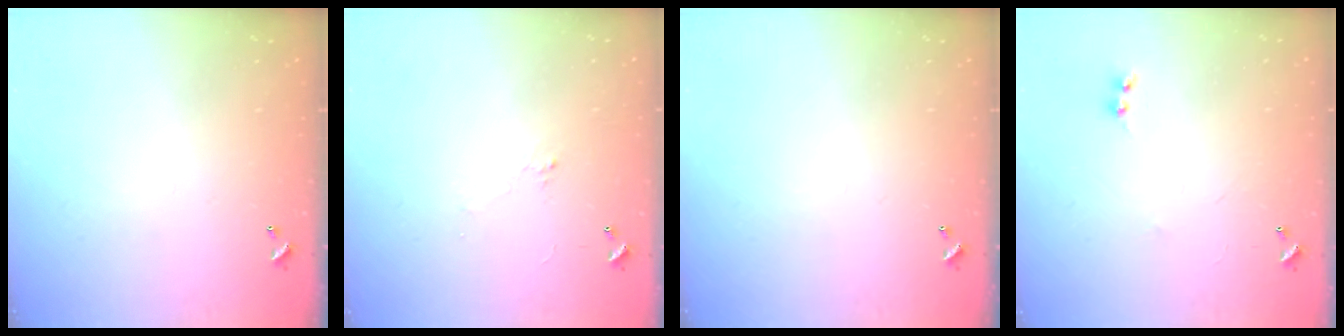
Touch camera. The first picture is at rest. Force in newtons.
{"total": 0.6, "press": 0.3, "slide": 0.5}
{"total": 0.0}
{"total": 2.0, "press": 2.0, "slide": 0.5}